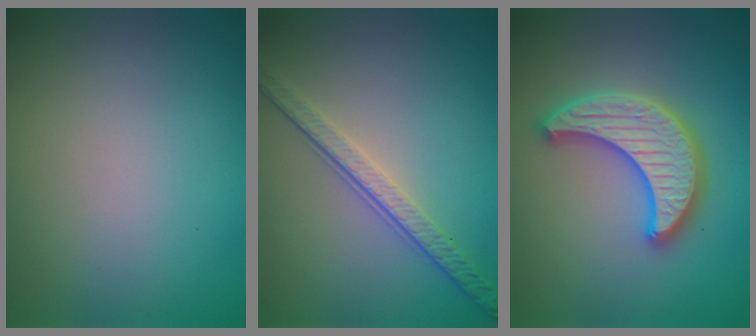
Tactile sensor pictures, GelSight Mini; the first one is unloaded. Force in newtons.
{"total": 3.8, "press": 2.8, "slide": 2.6}
{"total": 5.1, "press": 5.0, "slide": 1.0}